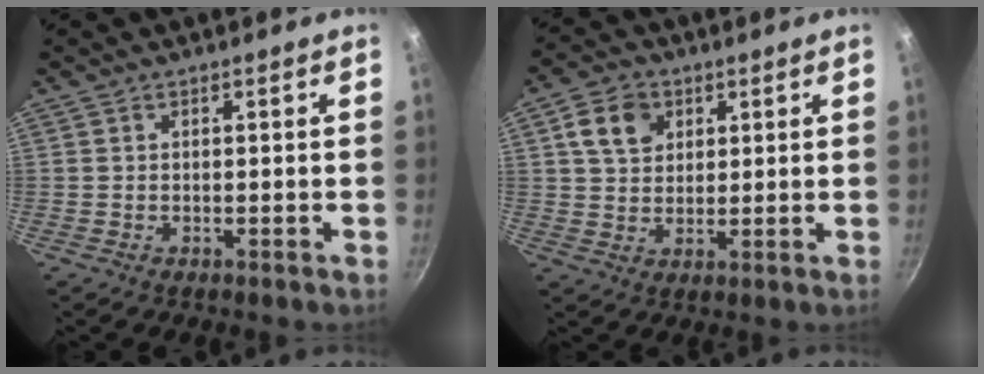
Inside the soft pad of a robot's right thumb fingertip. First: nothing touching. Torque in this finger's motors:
{"motor_torque": [0.77, 1.73, 0.19, 0.04, 0.23]}